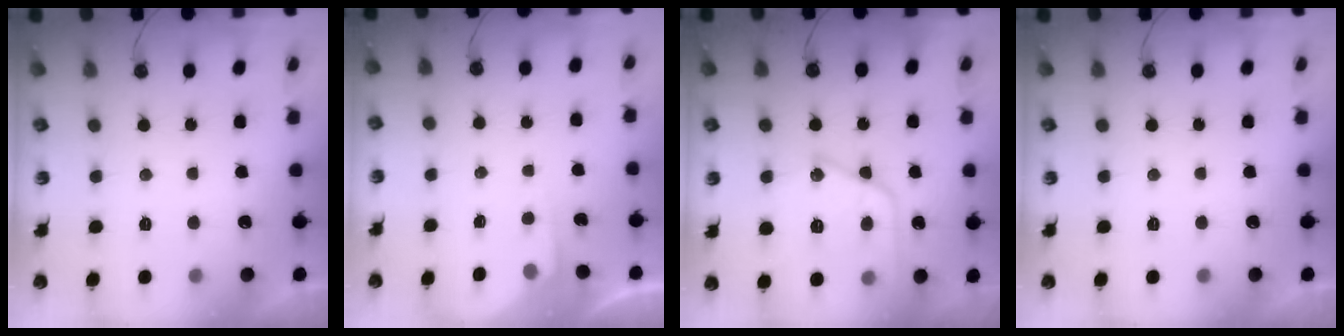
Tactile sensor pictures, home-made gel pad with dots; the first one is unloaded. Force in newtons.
{"total": 3.0, "press": 2.9, "slide": 0.5}
{"total": 17.0, "press": 17.0, "slide": 1.3}
{"total": 0.0}